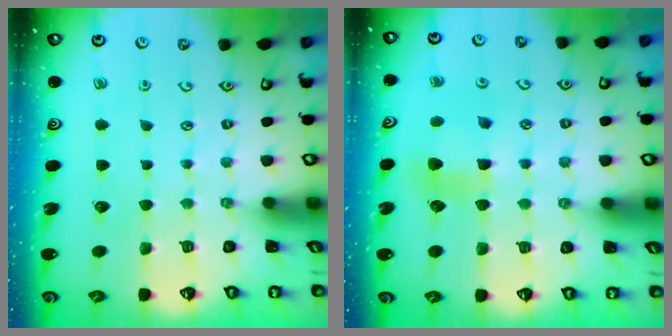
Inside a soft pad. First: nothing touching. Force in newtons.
{"total": 5.9, "press": 5.9, "slide": 0.4}